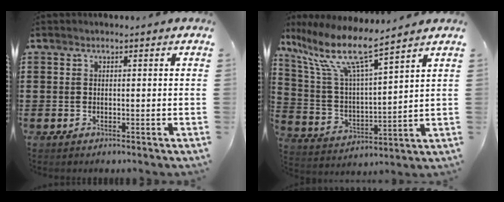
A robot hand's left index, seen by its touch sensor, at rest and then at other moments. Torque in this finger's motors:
{"motor_torque": [1.33, -0.80, 0.28, 0.21]}